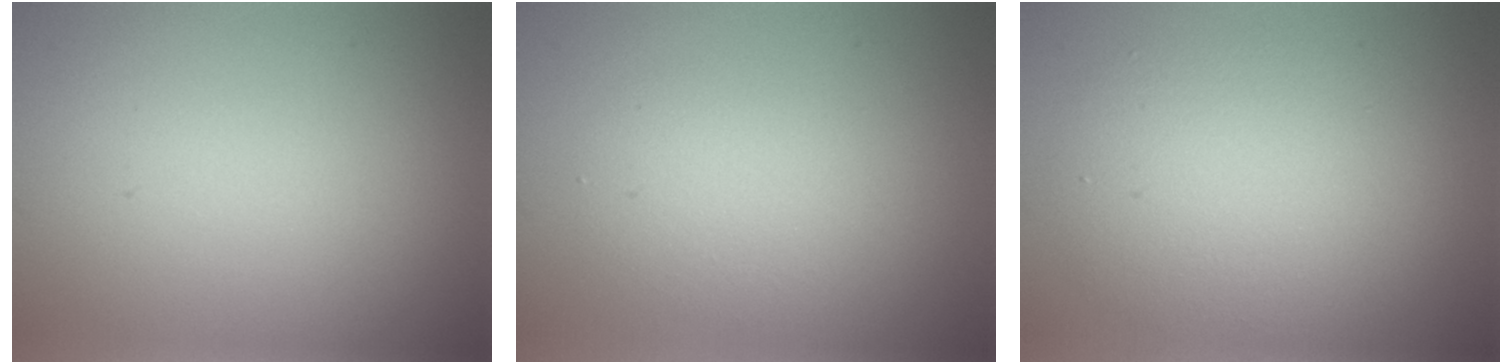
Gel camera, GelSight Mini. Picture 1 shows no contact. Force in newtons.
{"total": 2.9, "press": 2.8, "slide": 0.3}
{"total": 5.6, "press": 5.6, "slide": 0.5}